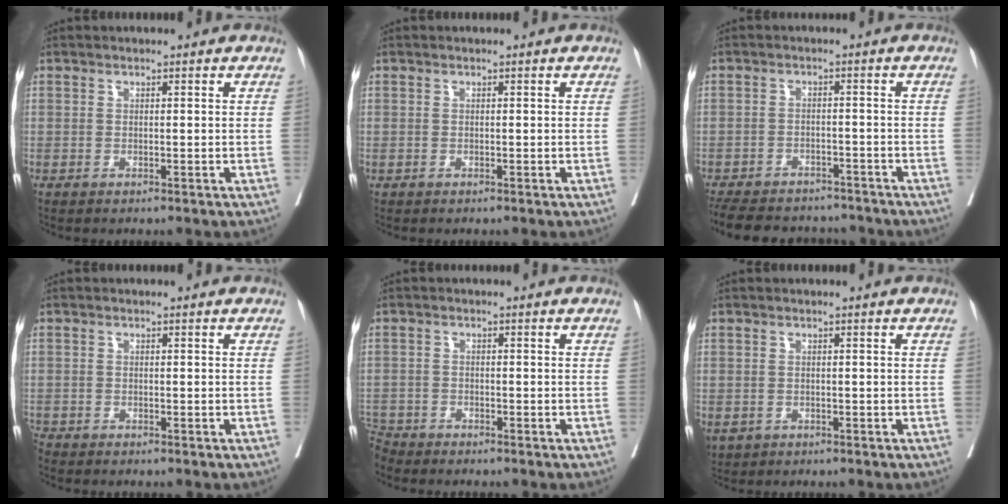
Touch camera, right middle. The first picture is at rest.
{"total": 0.0}
{"total": 15.0, "force": [-13.2, 5.1, 4.9], "torque": [-0.112, -0.002, -0.177]}
{"total": 1.2, "force": [-1.1, 0.3, 0.1], "torque": [-0.002, -0.002, -0.023]}
{"total": 3.1, "force": [-3.0, 0.5, -0.6], "torque": [0.013, -0.009, -0.060]}
{"total": 3.2, "force": [-1.6, 2.7, 1.0], "torque": [-0.019, -0.003, -0.021]}